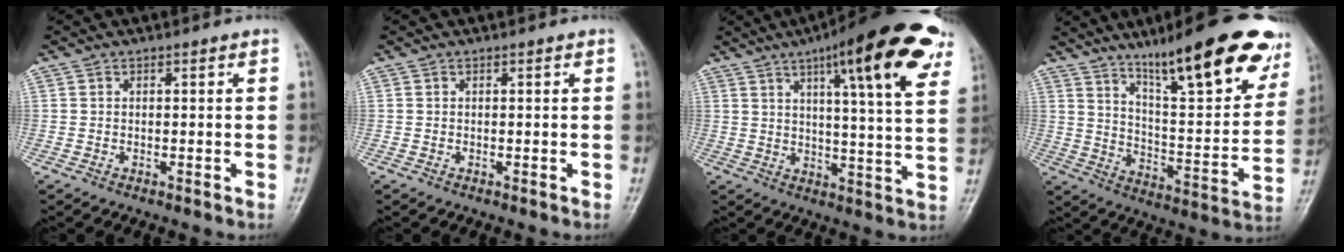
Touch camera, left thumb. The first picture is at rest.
{"total": 0.0}
{"total": 22.1, "force": [12.1, 4.3, 18.0], "torque": [-0.232, -0.029, 0.160]}
{"total": 25.3, "force": [16.3, 5.8, 18.5], "torque": [-0.232, -0.058, 0.253]}